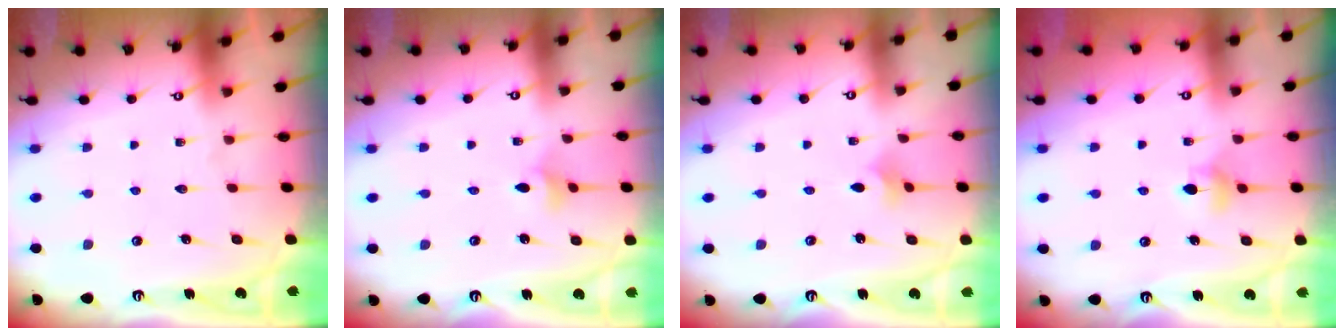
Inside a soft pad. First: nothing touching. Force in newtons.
{"total": 2.9, "press": 2.9, "slide": 0.5}
{"total": 1.6, "press": 1.5, "slide": 0.4}
{"total": 4.7, "press": 4.6, "slide": 1.0}